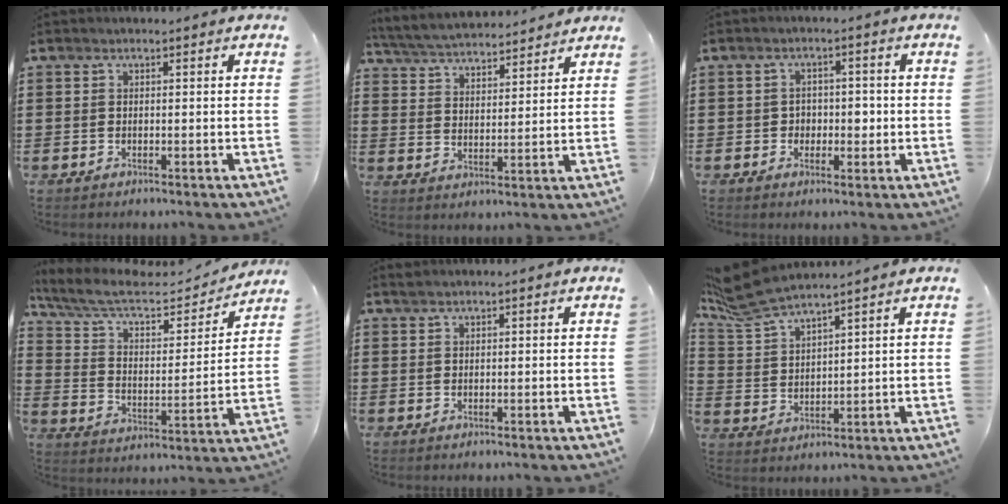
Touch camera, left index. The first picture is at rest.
{"total": 4.6, "force": [4.6, 0.2, 0.7], "torque": [-0.036, -0.026, 0.079]}
{"total": 2.7, "force": [-0.5, 2.2, 1.4], "torque": [-0.028, 0.004, -0.017]}
{"total": 8.5, "force": [6.9, 2.4, 4.5], "torque": [-0.115, -0.035, 0.115]}
{"total": 0.6, "force": [0.5, 0.0, 0.3], "torque": [-0.007, -0.001, 0.009]}
{"total": 7.4, "force": [6.6, 1.0, 3.2], "torque": [-0.097, -0.026, 0.117]}